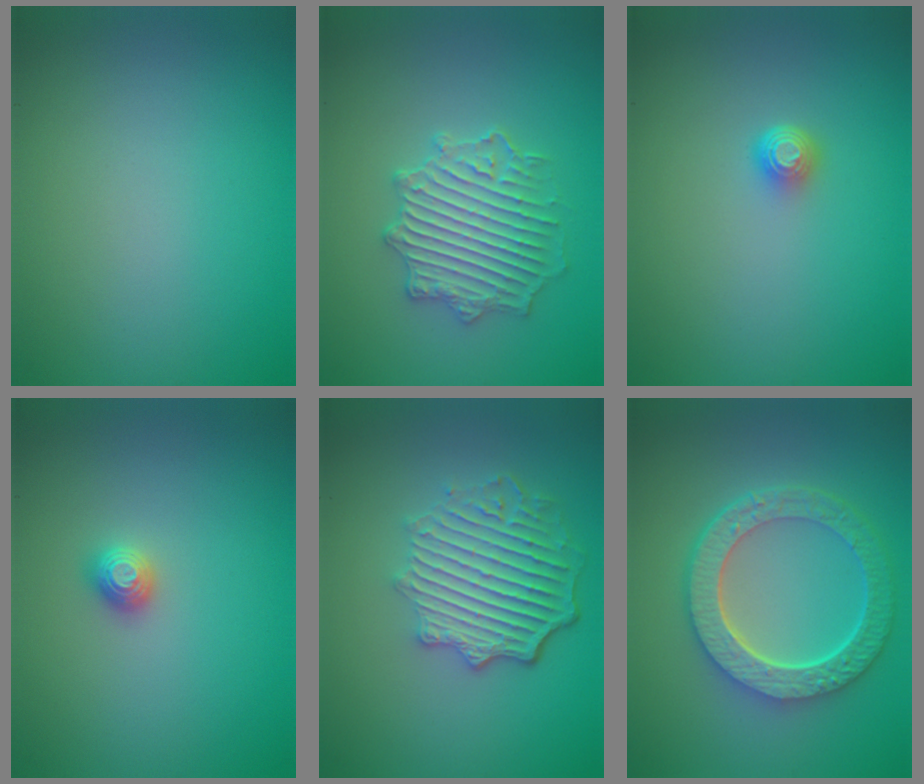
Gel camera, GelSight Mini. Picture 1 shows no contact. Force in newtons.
{"total": 4.2, "press": 4.1, "slide": 1.0}
{"total": 1.4, "press": 1.1, "slide": 1.0}
{"total": 1.2, "press": 1.1, "slide": 0.2}
{"total": 6.0, "press": 4.6, "slide": 3.8}
{"total": 6.8, "press": 5.1, "slide": 4.5}